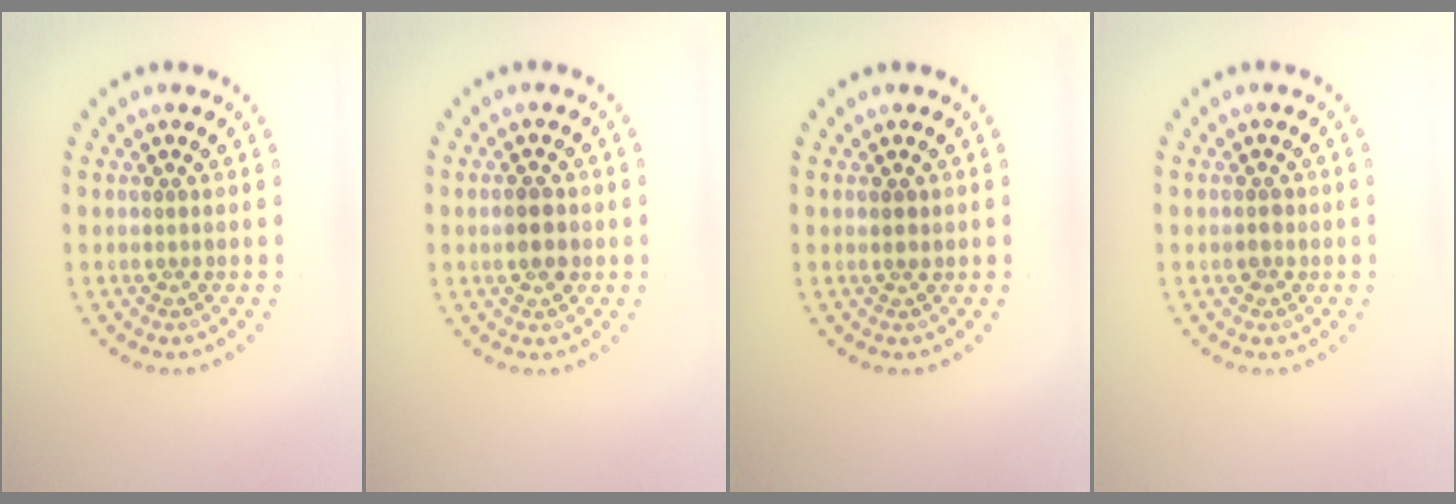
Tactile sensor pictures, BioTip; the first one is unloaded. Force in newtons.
{"total": 2.7, "press": 2.7, "slide": 0.2}
{"total": 0.8, "press": 0.7, "slide": 0.4}
{"total": 1.2, "press": 1.2, "slide": 0.2}